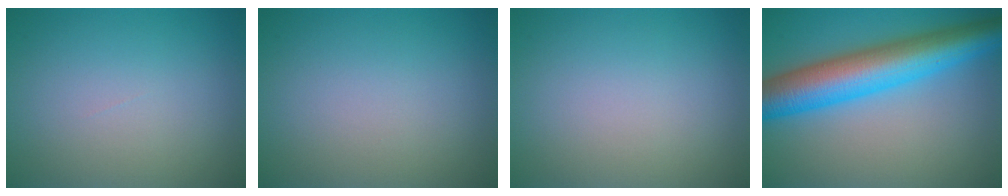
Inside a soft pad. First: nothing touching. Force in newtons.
{"total": 0.0}
{"total": 0.0}
{"total": 9.8, "press": 9.8, "slide": 0.1}